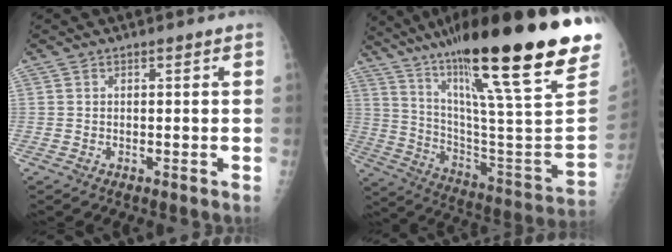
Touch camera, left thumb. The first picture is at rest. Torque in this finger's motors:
{"motor_torque": [4.16, 0.85, 1.27, -1.50, 0.71]}